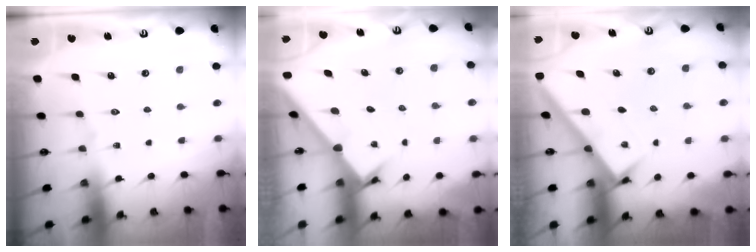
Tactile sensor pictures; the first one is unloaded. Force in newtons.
{"total": 2.1, "press": 2.1, "slide": 0.2}
{"total": 3.1, "press": 3.1, "slide": 0.2}